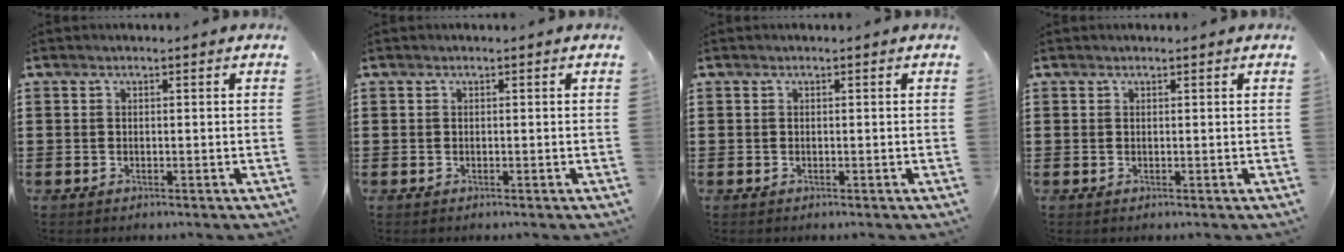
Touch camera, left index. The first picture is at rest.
{"total": 0.0}
{"total": 0.0}
{"total": 0.0}